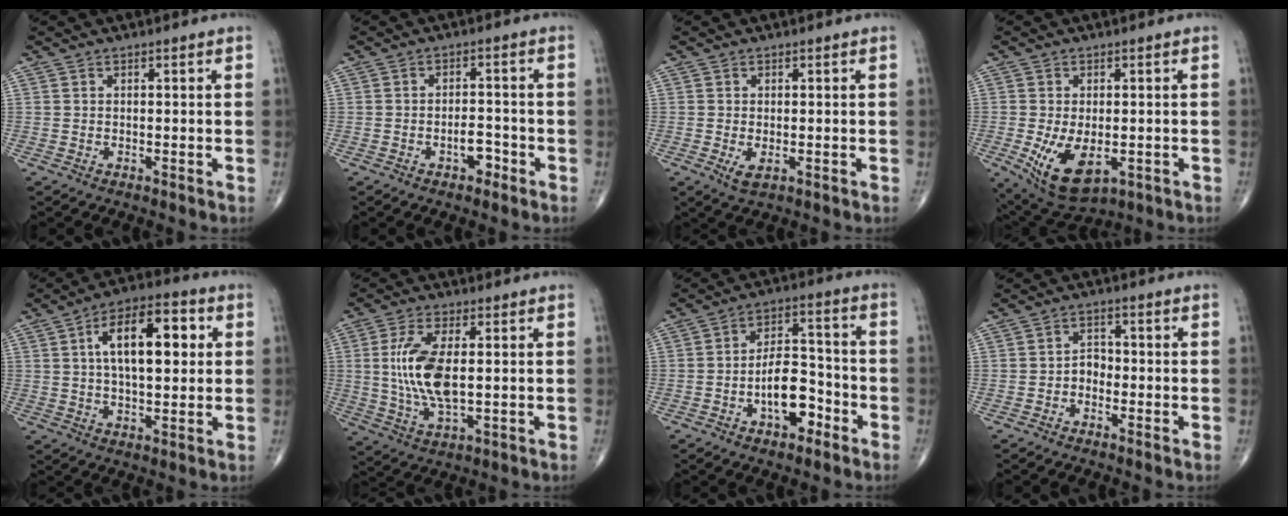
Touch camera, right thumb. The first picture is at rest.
{"total": 3.5, "force": [-1.8, 1.9, 2.3], "torque": [-0.020, 0.017, -0.029]}
{"total": 2.3, "force": [-0.6, 1.0, 2.0], "torque": [-0.038, -0.006, -0.008]}
{"total": 10.5, "force": [-2.7, 5.7, 8.4], "torque": [-0.141, -0.013, -0.029]}
{"total": 14.7, "force": [3.3, 6.8, 12.6], "torque": [-0.186, 0.013, 0.049]}
{"total": 11.6, "force": [0.9, 4.9, 10.5], "torque": [-0.224, -0.010, 0.024]}
{"total": 10.0, "force": [-4.1, 5.3, 7.5], "torque": [-0.102, 0.041, -0.071]}
{"total": 2.7, "force": [-1.1, 2.0, 1.4], "torque": [-0.007, 0.014, -0.029]}